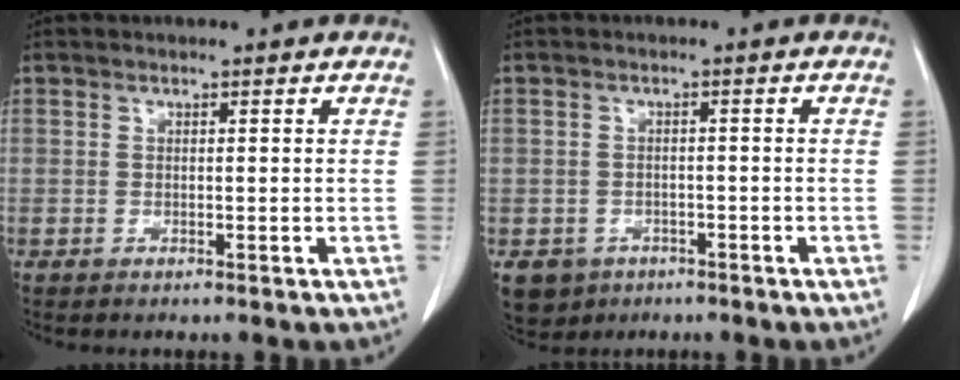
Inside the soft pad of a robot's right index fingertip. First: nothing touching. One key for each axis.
{"total": 7.0, "fx": -3.7, "fy": 5.6, "fz": 1.8, "tx": -0.036, "ty": 0.006, "tz": -0.048}